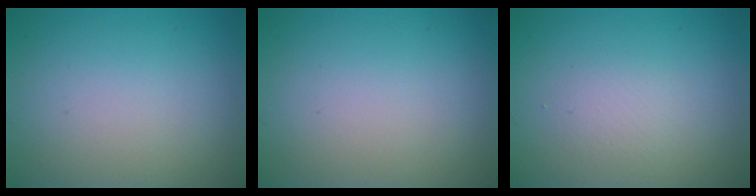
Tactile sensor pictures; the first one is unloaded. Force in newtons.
{"total": 0.0}
{"total": 1.3, "press": 1.3, "slide": 0.1}